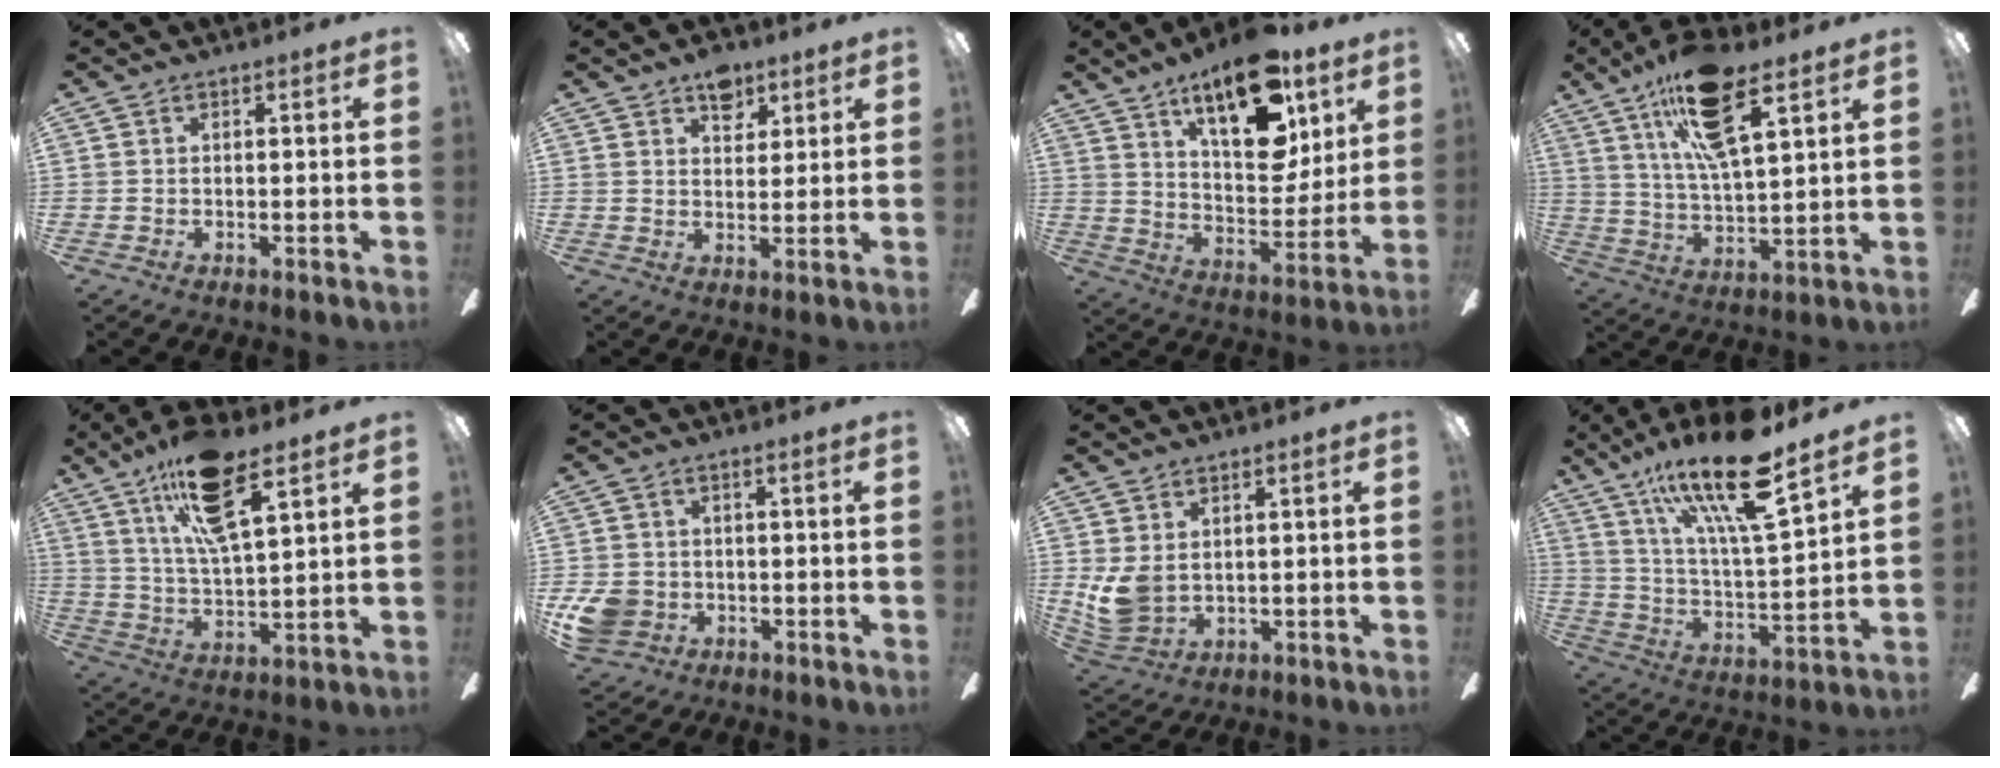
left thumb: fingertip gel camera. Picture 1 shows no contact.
{"total": 6.7, "force": [4.6, 3.9, 3.0], "torque": [-0.023, -0.018, 0.077]}
{"total": 21.0, "force": [12.8, 9.3, 13.8], "torque": [-0.207, -0.069, 0.215]}
{"total": 17.9, "force": [10.9, 5.9, 13.0], "torque": [-0.230, -0.034, 0.180]}
{"total": 16.7, "force": [10.4, 5.2, 12.0], "torque": [-0.219, -0.032, 0.175]}
{"total": 7.3, "force": [-2.4, 6.2, 3.0], "torque": [-0.076, 0.019, -0.044]}
{"total": 7.5, "force": [1.8, 5.4, 4.9], "torque": [-0.116, -0.012, 0.036]}
{"total": 22.2, "force": [15.1, 5.4, 15.4], "torque": [-0.284, -0.082, 0.248]}